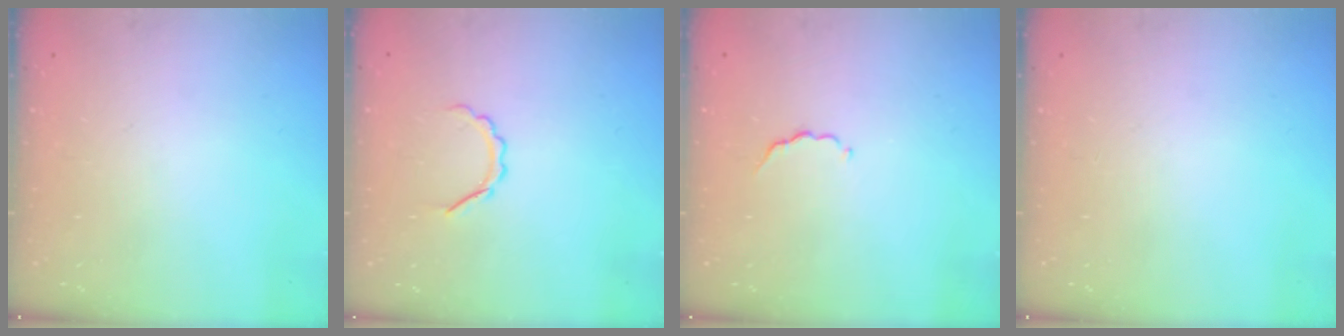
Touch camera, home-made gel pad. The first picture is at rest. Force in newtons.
{"total": 3.7, "press": 3.7, "slide": 0.5}
{"total": 2.8, "press": 2.7, "slide": 0.5}
{"total": 0.0}